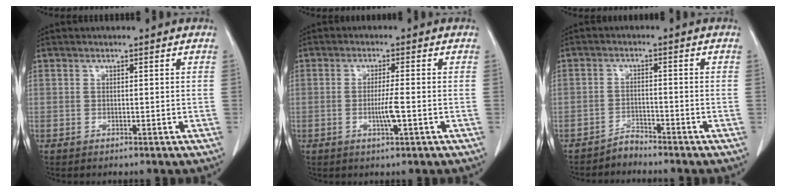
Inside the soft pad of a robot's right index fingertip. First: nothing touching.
{"total": 3.6, "force": [-0.9, -0.1, 3.4], "torque": [-0.067, -0.006, -0.017]}
{"total": 2.1, "force": [-2.1, 0.2, -0.3], "torque": [0.014, -0.006, -0.037]}